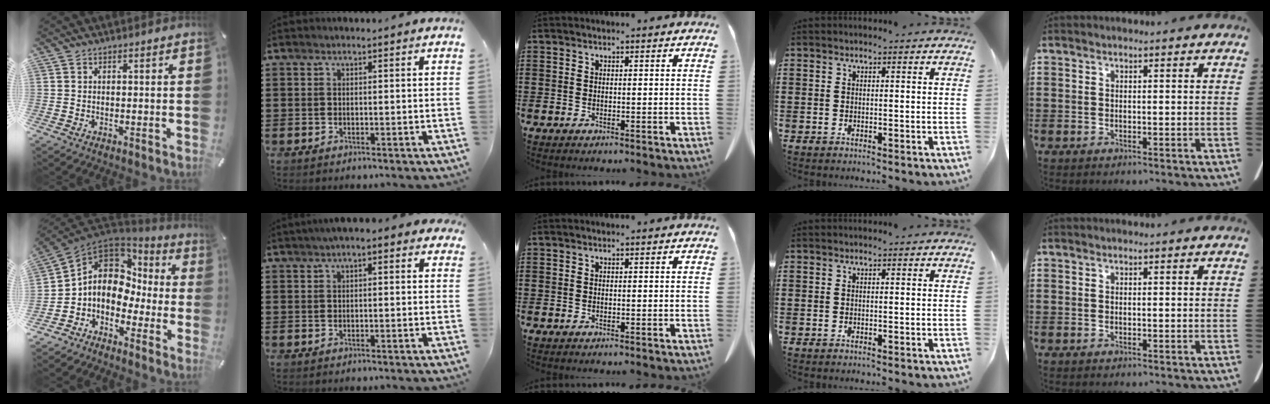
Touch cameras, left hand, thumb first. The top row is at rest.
{"thumb": {"total": 9.2, "force": [0.6, 7.9, 4.5], "torque": [-0.107, -0.008, 0.012]}, "index": {"total": 2.4, "force": [1.0, 0.8, 2.0], "torque": [-0.040, 0.008, 0.014]}}